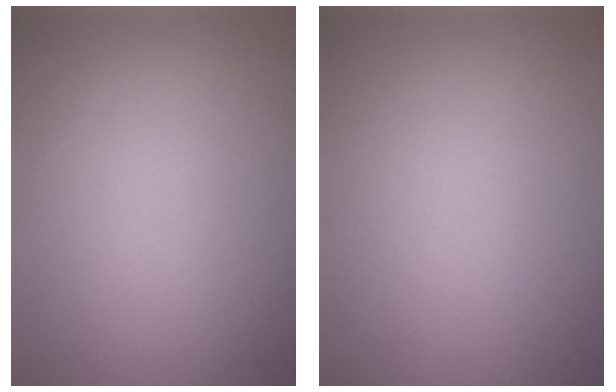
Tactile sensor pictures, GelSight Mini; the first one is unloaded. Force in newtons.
{"total": 0.0}